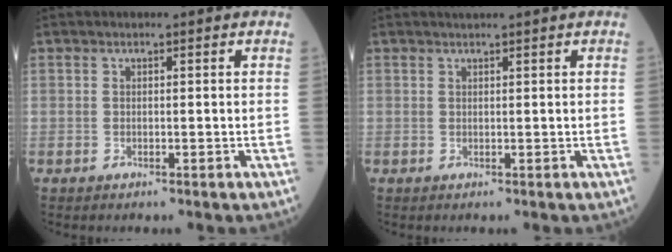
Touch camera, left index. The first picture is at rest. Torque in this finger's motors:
{"motor_torque": [-0.23, -0.28, 0.04, 0.02]}